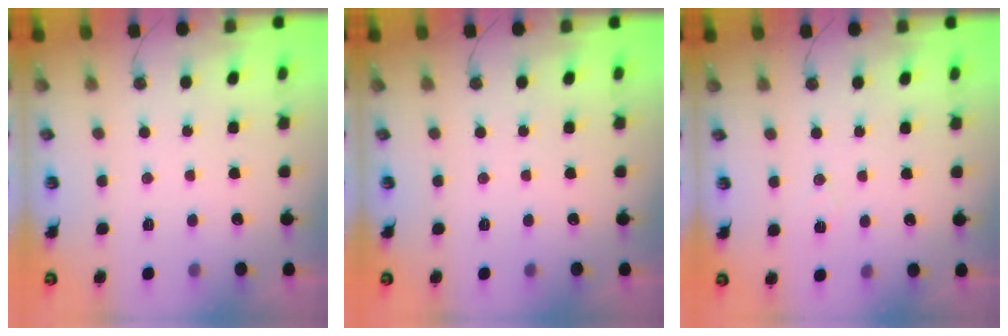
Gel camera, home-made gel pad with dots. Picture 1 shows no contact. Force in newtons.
{"total": 0.0}
{"total": 5.2, "press": 4.3, "slide": 2.9}